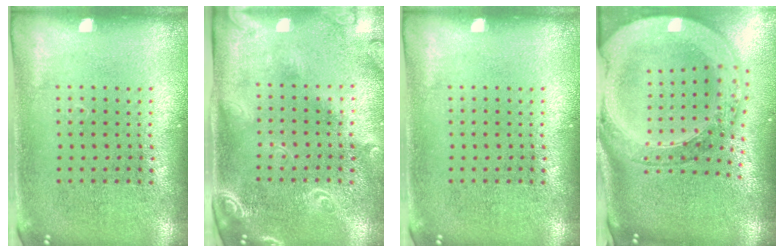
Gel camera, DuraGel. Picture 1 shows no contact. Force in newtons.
{"total": 2.4, "press": 1.9, "slide": 1.4}
{"total": 0.0}
{"total": 4.1, "press": 3.1, "slide": 2.6}